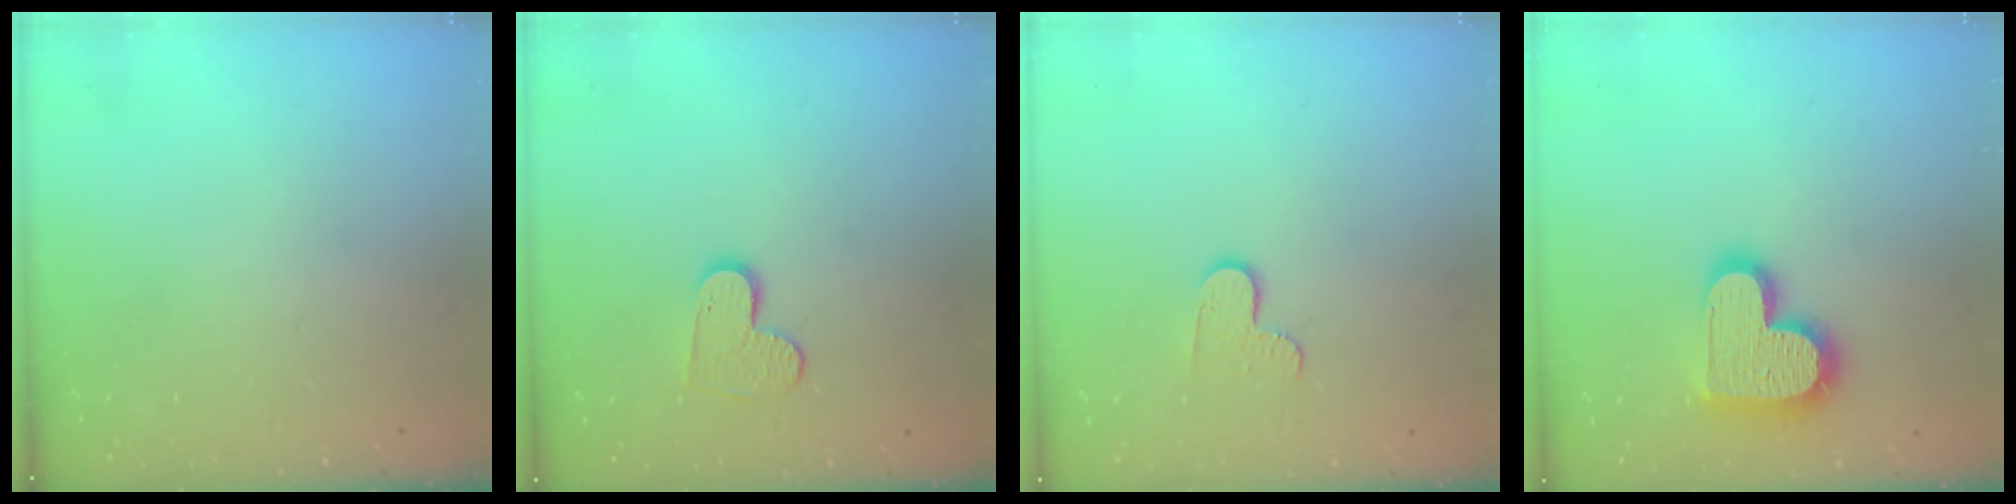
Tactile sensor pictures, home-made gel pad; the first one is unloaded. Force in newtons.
{"total": 7.5, "press": 7.5, "slide": 0.5}
{"total": 6.0, "press": 6.0, "slide": 0.6}
{"total": 17.1, "press": 17.1, "slide": 1.1}